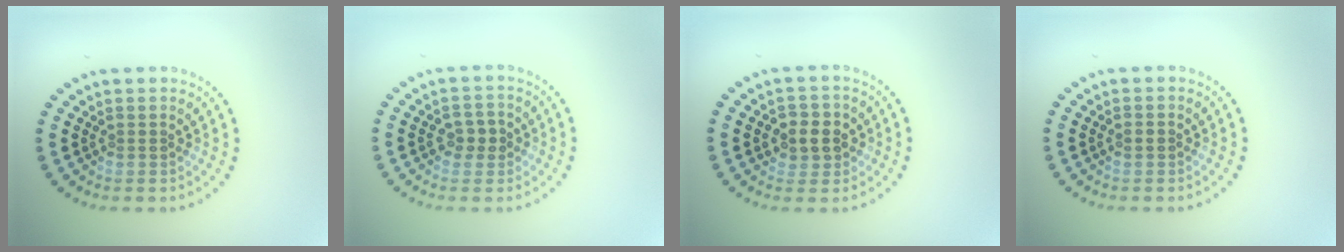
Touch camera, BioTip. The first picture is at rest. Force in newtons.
{"total": 2.1, "press": 2.1, "slide": 0.5}
{"total": 2.8, "press": 2.7, "slide": 0.8}
{"total": 1.0, "press": 1.0, "slide": 0.1}